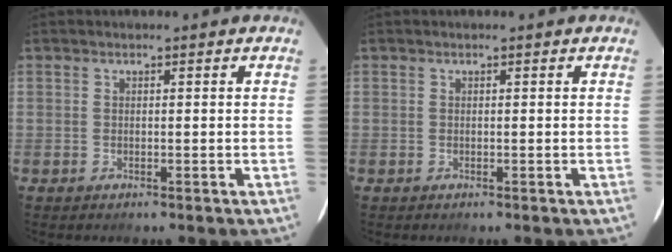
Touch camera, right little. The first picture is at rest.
{"total": 0.0}